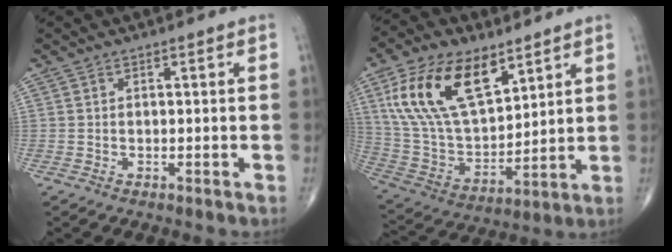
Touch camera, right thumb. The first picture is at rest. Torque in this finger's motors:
{"motor_torque": [1.17, 2.06, 1.69, 0.98, 0.31]}